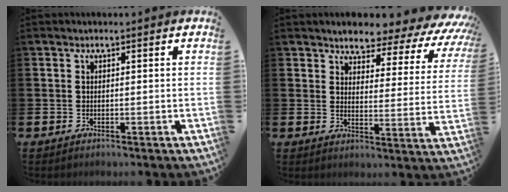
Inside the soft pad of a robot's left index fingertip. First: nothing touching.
{"total": 4.4, "force": [4.0, 1.3, 1.0], "torque": [-0.033, -0.042, 0.059]}